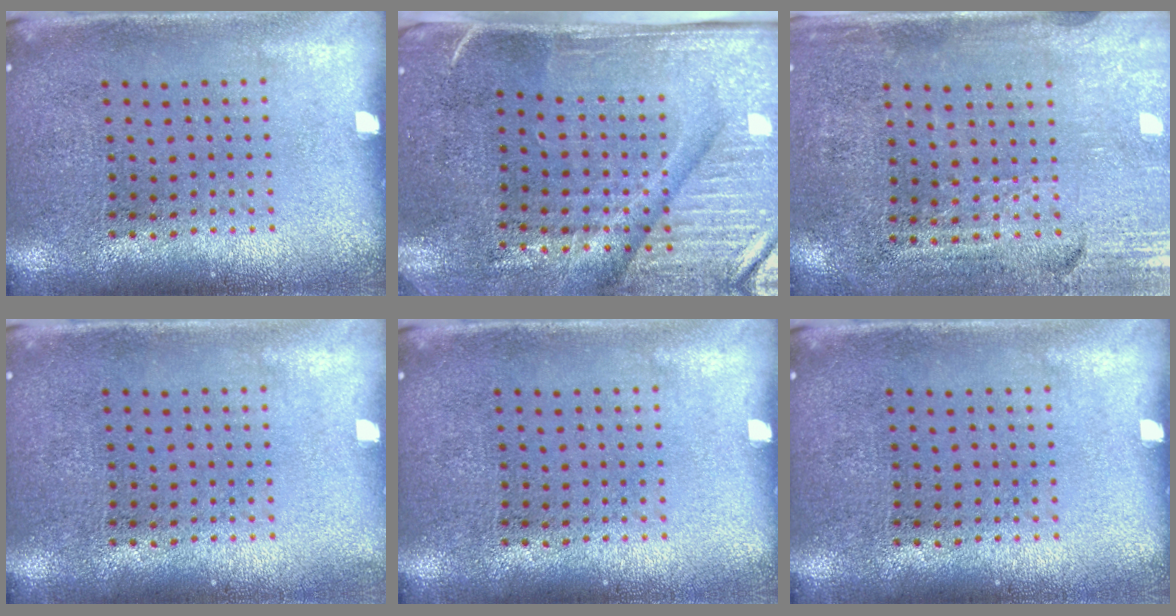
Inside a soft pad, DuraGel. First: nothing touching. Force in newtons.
{"total": 4.7, "press": 3.9, "slide": 2.6}
{"total": 3.5, "press": 3.1, "slide": 1.5}
{"total": 0.5, "press": 0.5, "slide": 0.2}
{"total": 0.0}
{"total": 0.0}